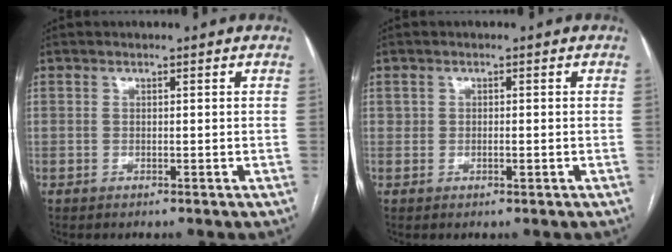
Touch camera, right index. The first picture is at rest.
{"total": 1.0, "force": [0.0, 0.8, 0.6], "torque": [-0.016, 0.006, 0.003]}